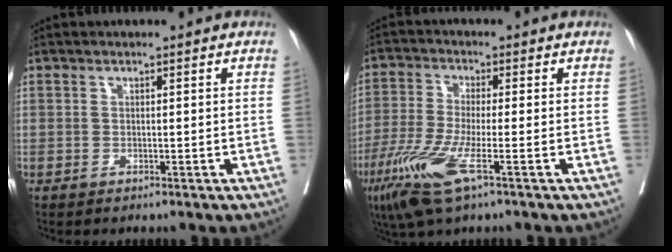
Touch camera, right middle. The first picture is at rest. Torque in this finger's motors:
{"motor_torque": [1.44, -0.70, 0.76, 0.21]}